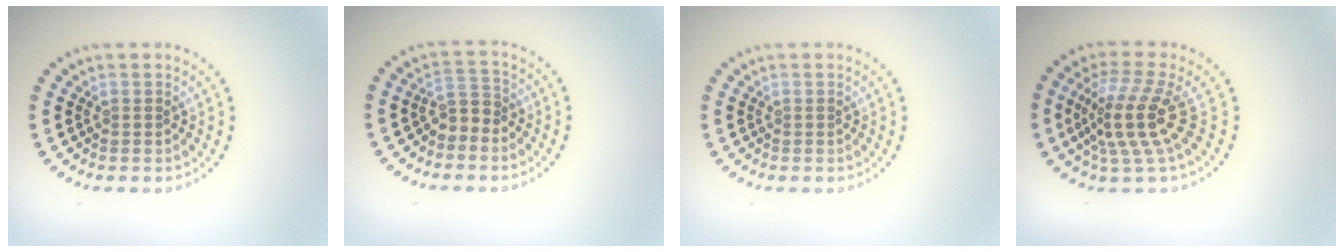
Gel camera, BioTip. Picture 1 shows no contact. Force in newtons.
{"total": 2.1, "press": 1.9, "slide": 0.8}
{"total": 0.0}
{"total": 4.6, "press": 3.6, "slide": 2.8}